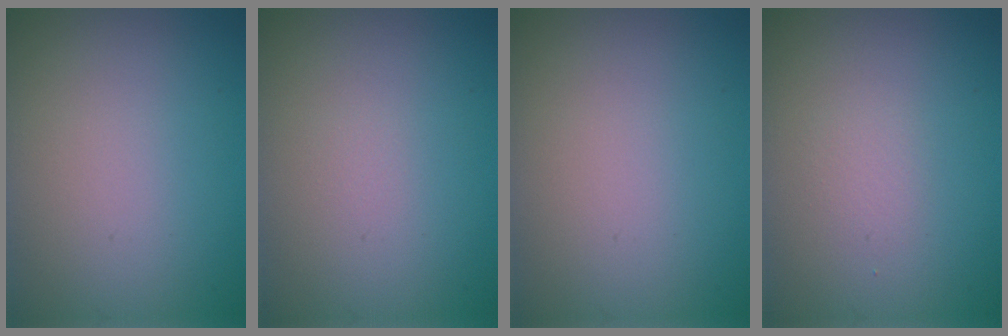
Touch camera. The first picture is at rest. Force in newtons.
{"total": 0.0}
{"total": 0.0}
{"total": 0.7, "press": 0.7, "slide": 0.0}